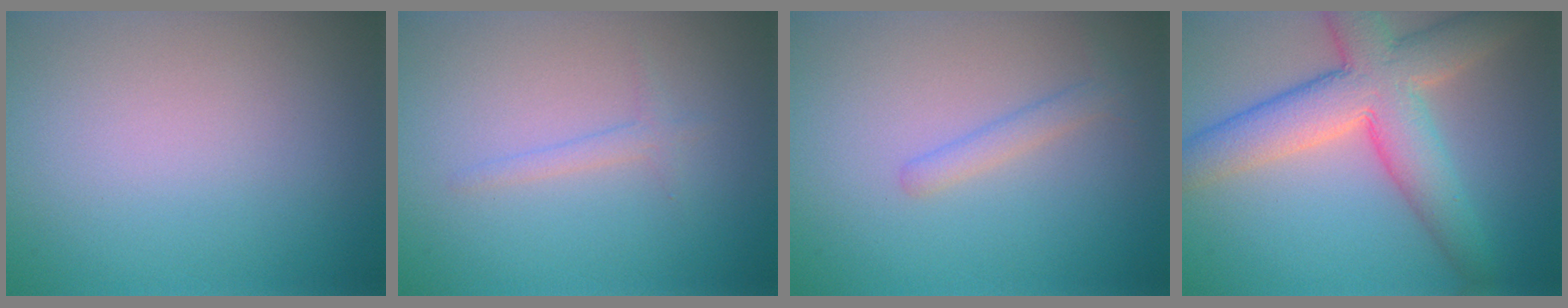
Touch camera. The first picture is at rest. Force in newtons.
{"total": 1.1, "press": 1.1, "slide": 0.1}
{"total": 1.6, "press": 1.6, "slide": 0.0}
{"total": 8.3, "press": 8.3, "slide": 0.5}